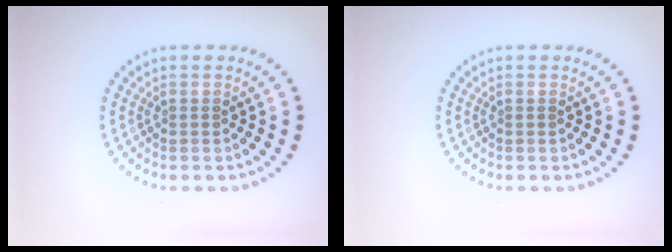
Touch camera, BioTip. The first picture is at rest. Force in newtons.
{"total": 0.0}